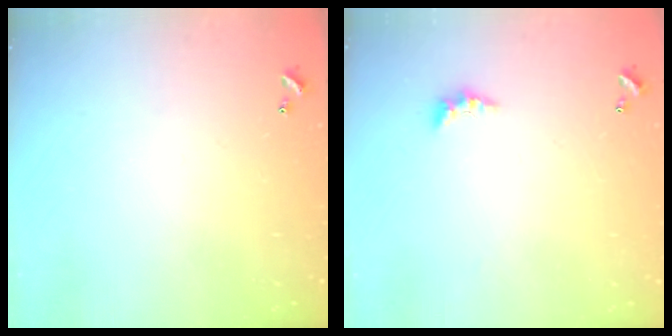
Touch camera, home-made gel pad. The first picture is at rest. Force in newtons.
{"total": 2.3, "press": 2.2, "slide": 0.7}